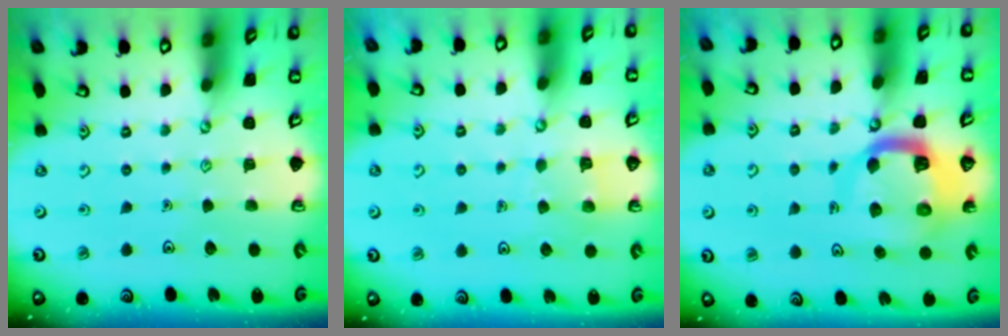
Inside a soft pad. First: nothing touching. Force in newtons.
{"total": 4.7, "press": 4.7, "slide": 0.4}
{"total": 11.0, "press": 10.9, "slide": 1.3}